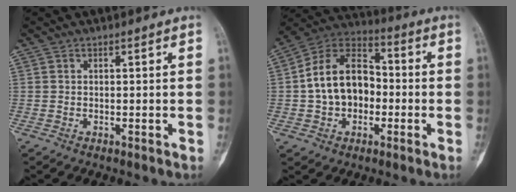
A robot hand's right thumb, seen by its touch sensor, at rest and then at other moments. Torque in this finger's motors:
{"motor_torque": [-0.35, 1.08, 0.79, -0.58, 0.12]}